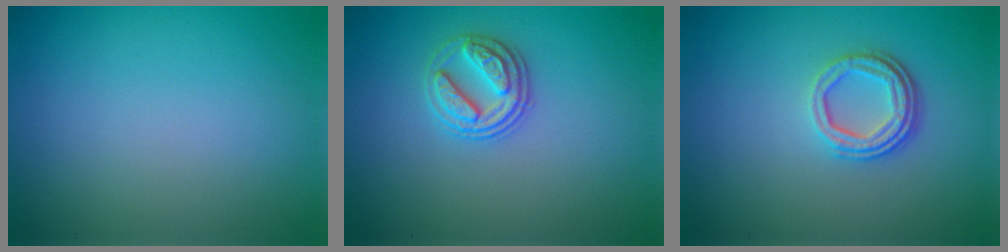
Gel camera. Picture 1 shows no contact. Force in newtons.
{"total": 2.7, "press": 2.6, "slide": 0.9}
{"total": 3.3, "press": 2.5, "slide": 2.1}